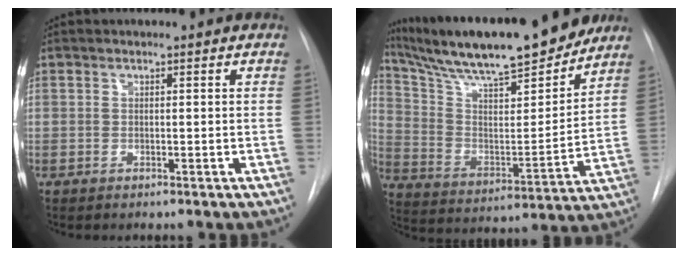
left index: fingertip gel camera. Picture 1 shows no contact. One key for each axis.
{"total": 23.6, "fx": 20.2, "fy": 3.4, "fz": 11.9, "tx": -0.211, "ty": 0.002, "tz": 0.321}